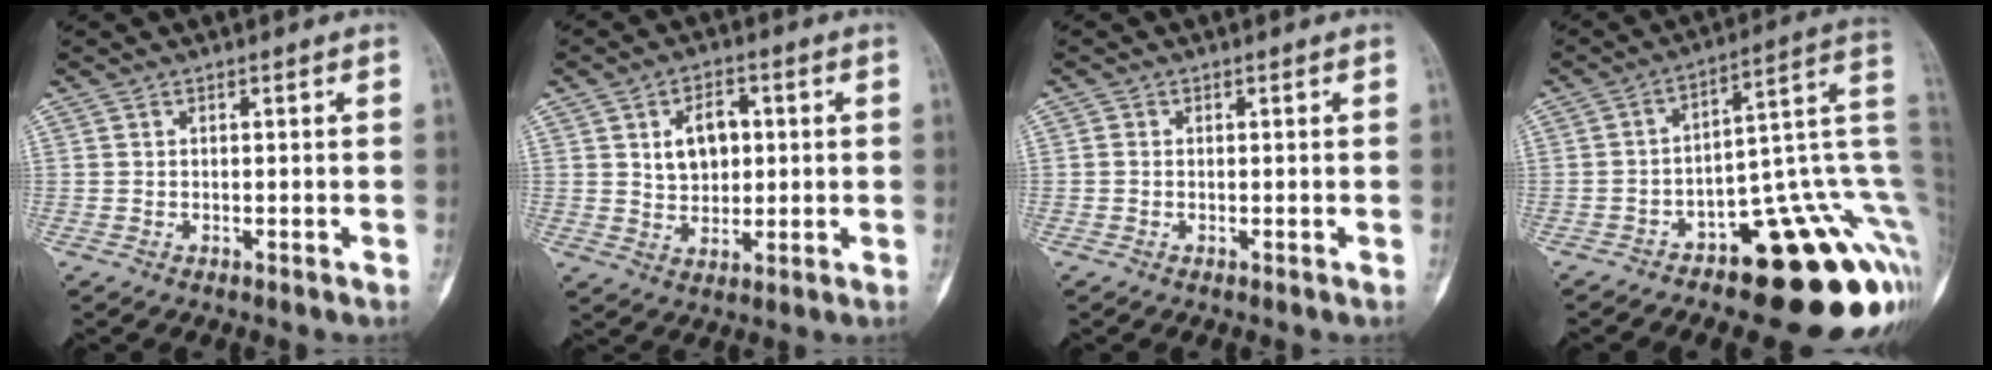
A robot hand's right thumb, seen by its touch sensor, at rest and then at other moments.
{"total": 7.5, "force": [1.6, 5.2, 5.1], "torque": [-0.052, -0.003, 0.028]}
{"total": 0.6, "force": [-0.1, 0.5, 0.2], "torque": [0.000, 0.002, -0.002]}
{"total": 20.3, "force": [-8.0, 7.9, 17.0], "torque": [-0.113, 0.091, -0.103]}